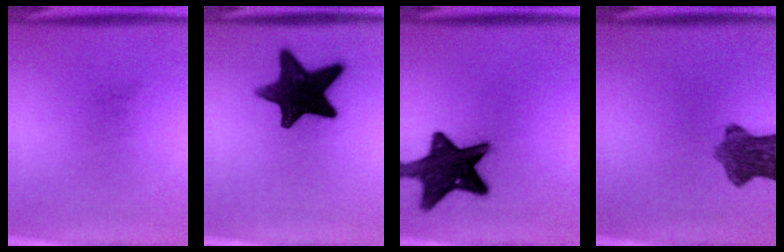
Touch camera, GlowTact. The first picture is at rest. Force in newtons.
{"total": 15.0}
{"total": 16.6}
{"total": 8.1}